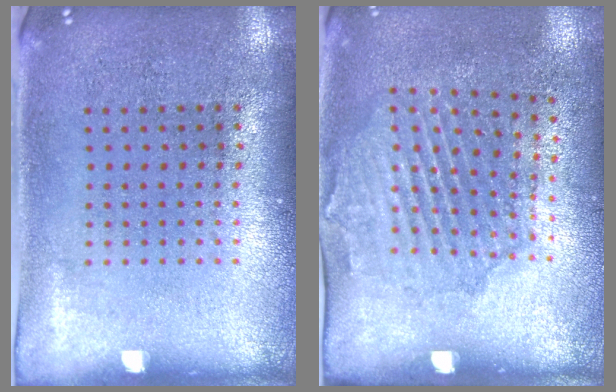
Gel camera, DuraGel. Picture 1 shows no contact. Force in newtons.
{"total": 1.7, "press": 1.4, "slide": 0.8}